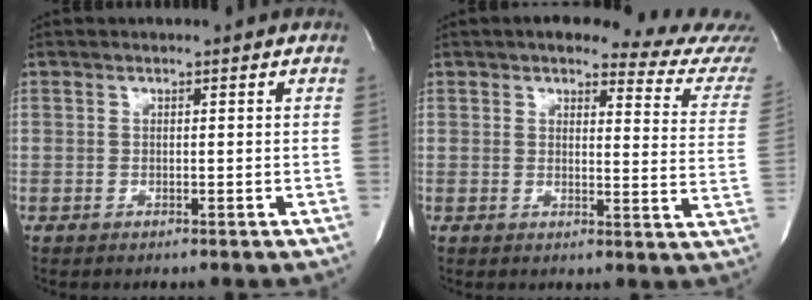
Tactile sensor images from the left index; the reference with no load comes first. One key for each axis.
{"total": 12.9, "fx": 11.6, "fy": 1.6, "fz": 5.4, "tx": -0.050, "ty": -0.047, "tz": 0.108}